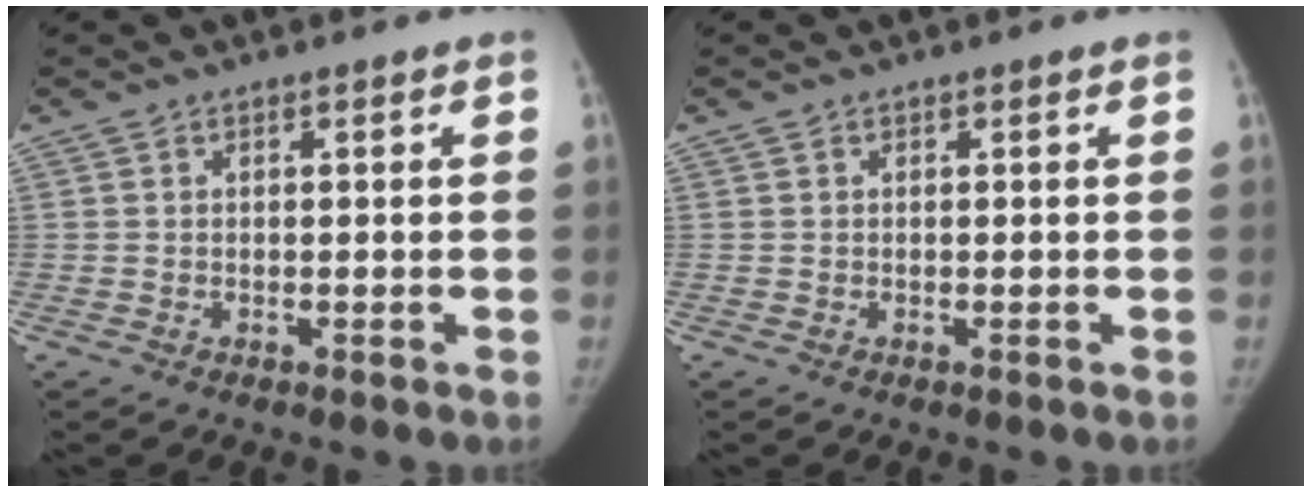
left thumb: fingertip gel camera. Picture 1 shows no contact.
{"total": 0.0}